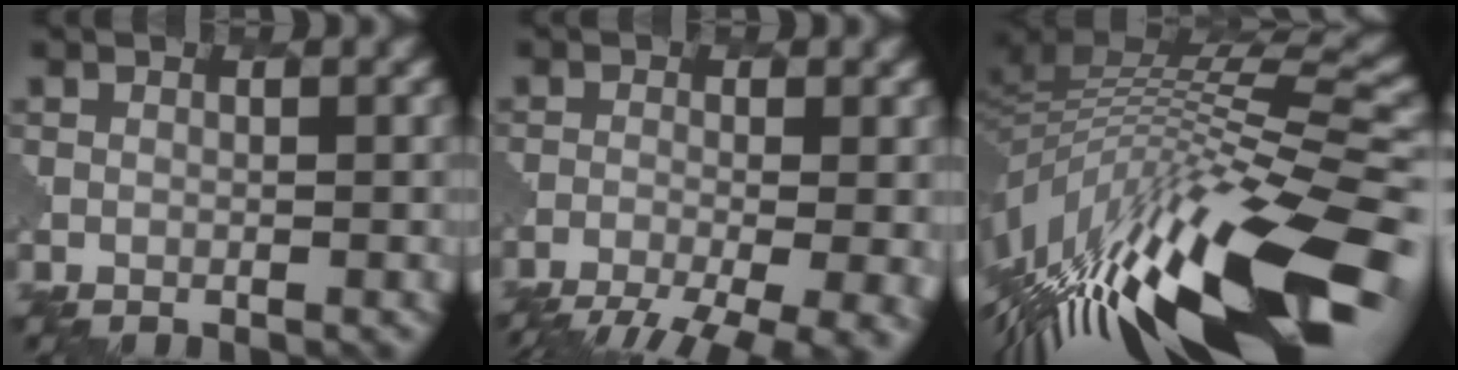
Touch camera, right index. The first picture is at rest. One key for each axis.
{"total": 10.7, "fx": -7.8, "fy": 3.4, "fz": 6.6, "tx": -0.098, "ty": -0.032, "tz": -0.086}
{"total": 15.5, "fx": -5.4, "fy": 4.8, "fz": 13.7, "tx": -0.276, "ty": 0.016, "tz": -0.100}